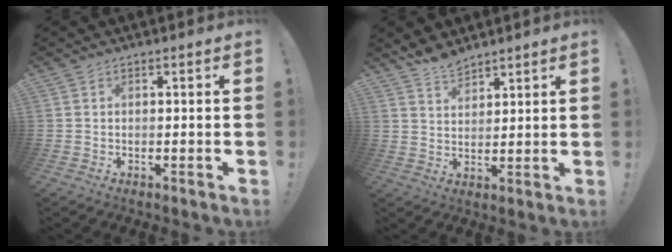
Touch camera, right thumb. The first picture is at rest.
{"total": 5.5, "force": [5.1, 1.6, 1.4], "torque": [-0.028, -0.033, 0.095]}